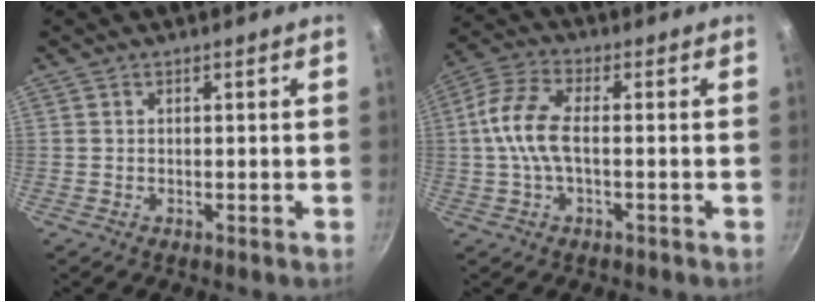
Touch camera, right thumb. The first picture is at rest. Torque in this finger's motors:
{"motor_torque": [0.19, 0.03, 1.35, -0.36, 0.41]}